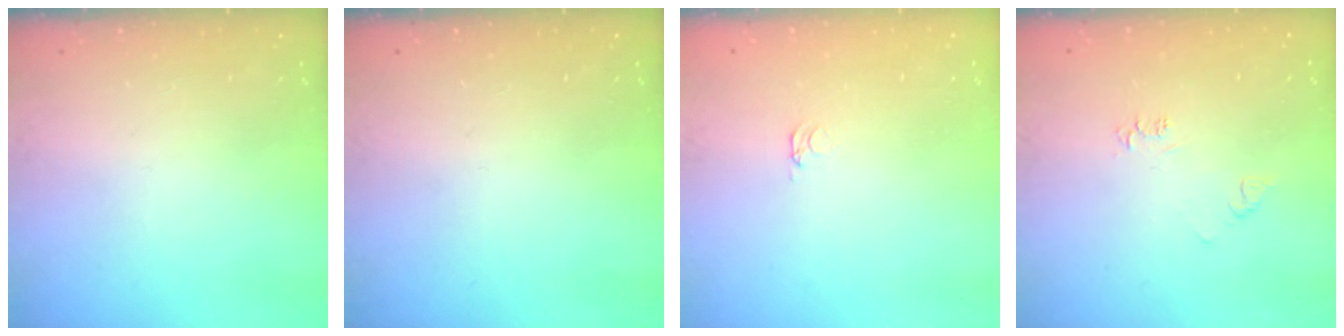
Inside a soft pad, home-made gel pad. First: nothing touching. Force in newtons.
{"total": 0.0}
{"total": 1.6, "press": 1.6, "slide": 0.4}
{"total": 4.3, "press": 4.3, "slide": 0.5}